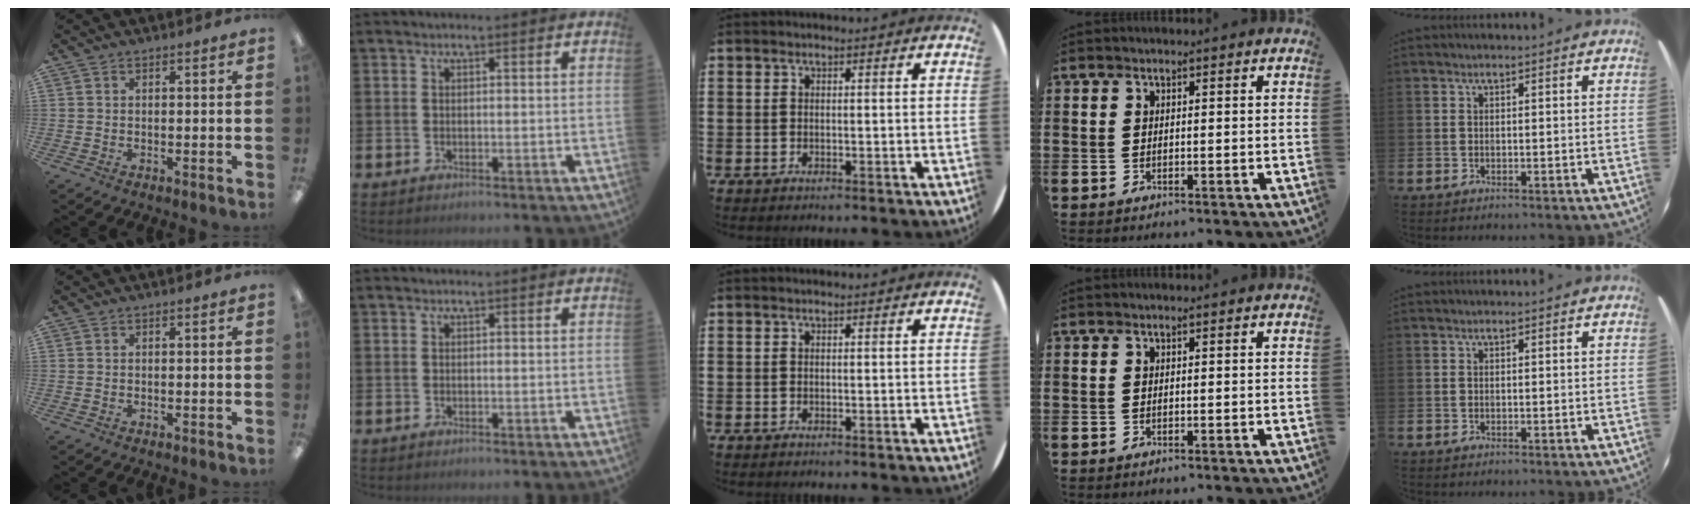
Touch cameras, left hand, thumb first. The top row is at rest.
{}